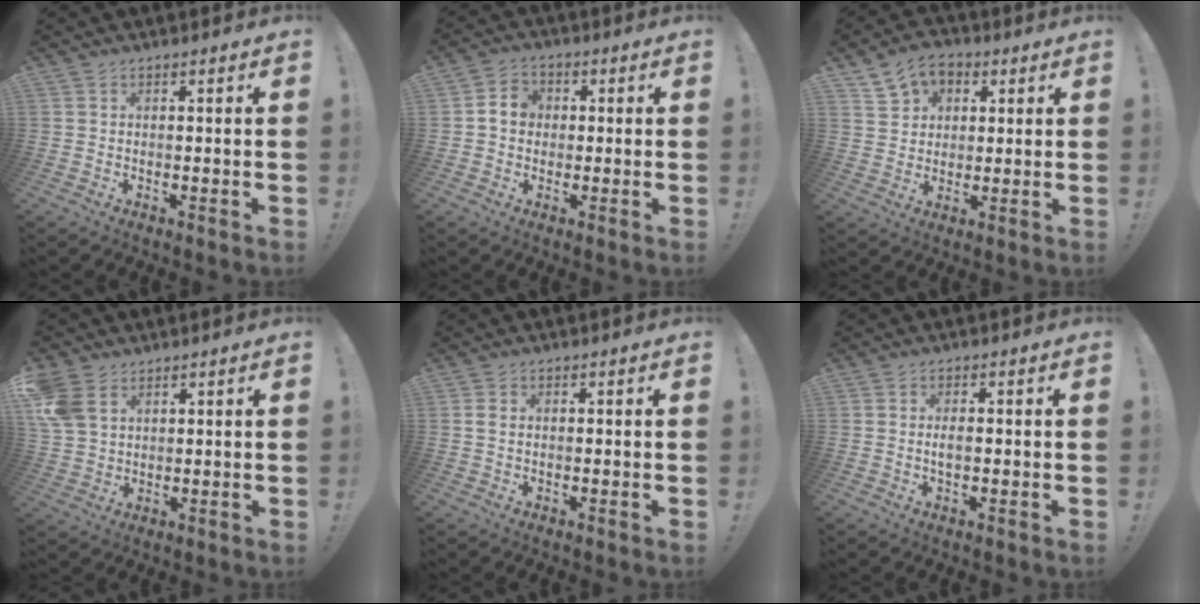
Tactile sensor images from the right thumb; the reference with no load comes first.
{"total": 5.6, "force": [0.1, 4.9, 2.6], "torque": [-0.039, 0.014, 0.002]}
{"total": 8.8, "force": [4.4, 7.0, 3.1], "torque": [-0.052, -0.018, 0.088]}
{"total": 8.5, "force": [3.8, 6.0, 4.7], "torque": [-0.106, -0.007, 0.077]}
{"total": 1.3, "force": [0.2, 0.8, 1.0], "torque": [-0.021, 0.005, 0.003]}
{"total": 2.5, "force": [-0.3, 1.0, 2.3], "torque": [-0.041, -0.003, -0.010]}